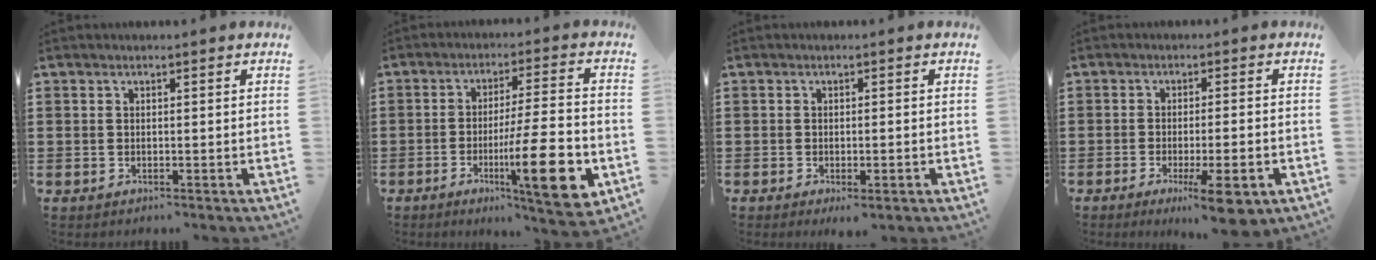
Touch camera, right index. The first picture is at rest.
{"total": 15.3, "force": [-5.0, 2.6, 14.3], "torque": [-0.223, -0.005, -0.075]}
{"total": 1.0, "force": [-0.6, 0.2, 0.7], "torque": [-0.014, -0.004, -0.011]}
{"total": 6.9, "force": [-3.6, 0.9, 5.8], "torque": [-0.096, -0.010, -0.060]}